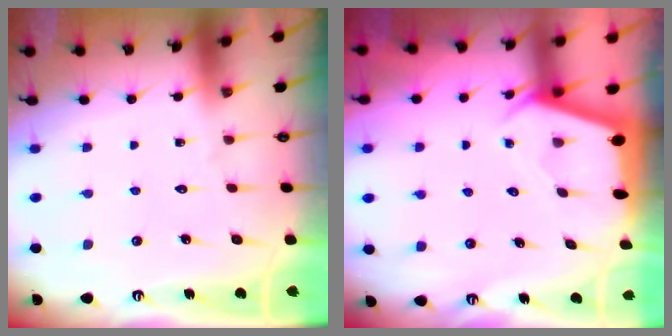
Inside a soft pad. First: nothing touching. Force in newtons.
{"total": 2.4, "press": 2.4, "slide": 0.3}